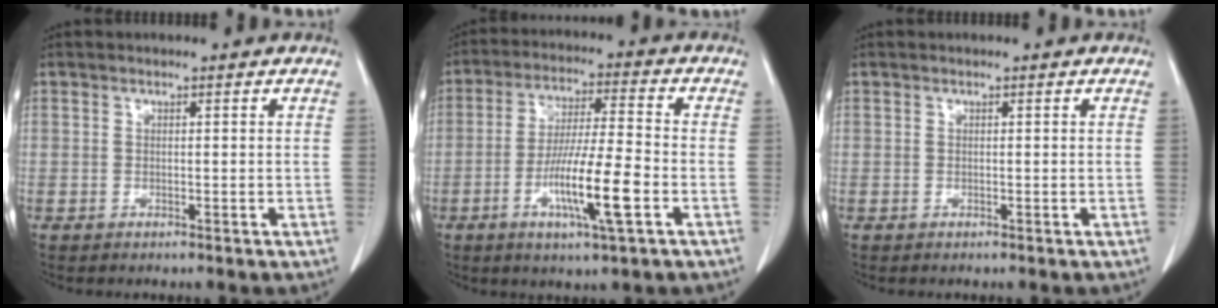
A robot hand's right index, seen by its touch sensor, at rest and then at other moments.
{"total": 11.5, "force": [-4.1, 0.5, 10.8], "torque": [-0.199, -0.011, -0.073]}
{"total": 0.0}